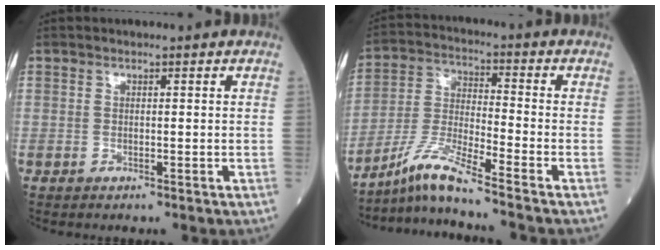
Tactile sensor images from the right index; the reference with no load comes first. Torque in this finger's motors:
{"motor_torque": [-0.22, -0.23, 0.11, 0.04]}